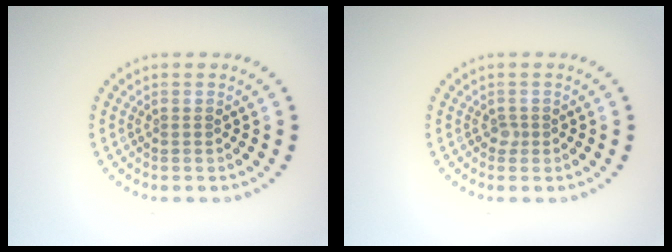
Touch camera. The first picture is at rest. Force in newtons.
{"total": 0.8, "press": 0.6, "slide": 0.6}